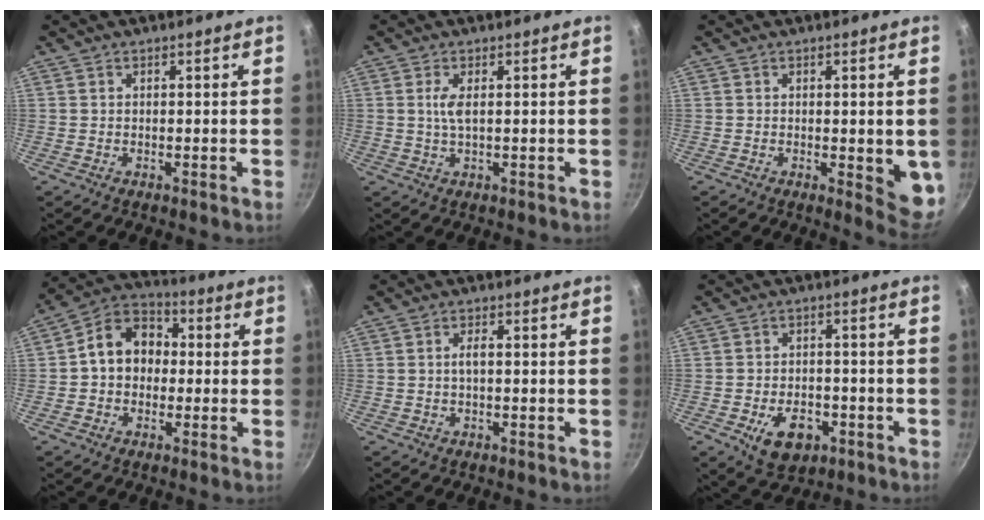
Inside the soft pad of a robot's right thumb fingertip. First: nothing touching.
{"total": 2.8, "force": [0.6, 0.9, 2.6], "torque": [-0.059, 0.001, 0.011]}
{"total": 6.9, "force": [-0.6, 2.4, 6.4], "torque": [-0.068, -0.013, -0.004]}
{"total": 11.0, "force": [0.2, 8.8, 6.6], "torque": [-0.071, 0.033, -0.019]}
{"total": 1.8, "force": [0.0, 0.7, 1.7], "torque": [-0.037, 0.007, -0.002]}
{"total": 9.0, "force": [-3.6, 5.8, 5.8], "torque": [-0.074, 0.013, -0.048]}